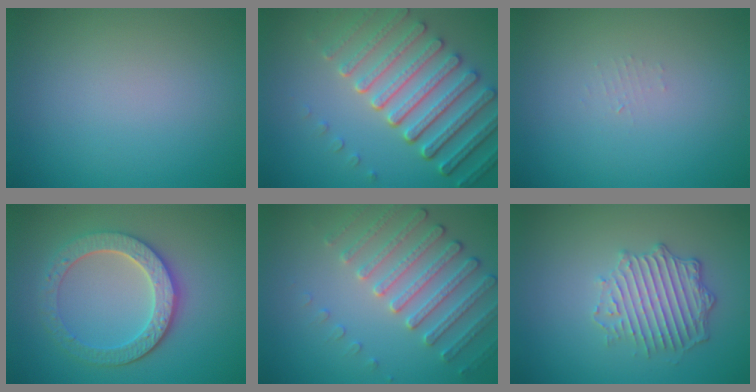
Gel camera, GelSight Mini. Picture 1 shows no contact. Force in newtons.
{"total": 7.4, "press": 5.5, "slide": 4.9}
{"total": 0.7, "press": 0.7, "slide": 0.1}
{"total": 4.9, "press": 4.3, "slide": 2.4}
{"total": 4.0, "press": 3.7, "slide": 1.6}
{"total": 3.8, "press": 3.5, "slide": 1.6}